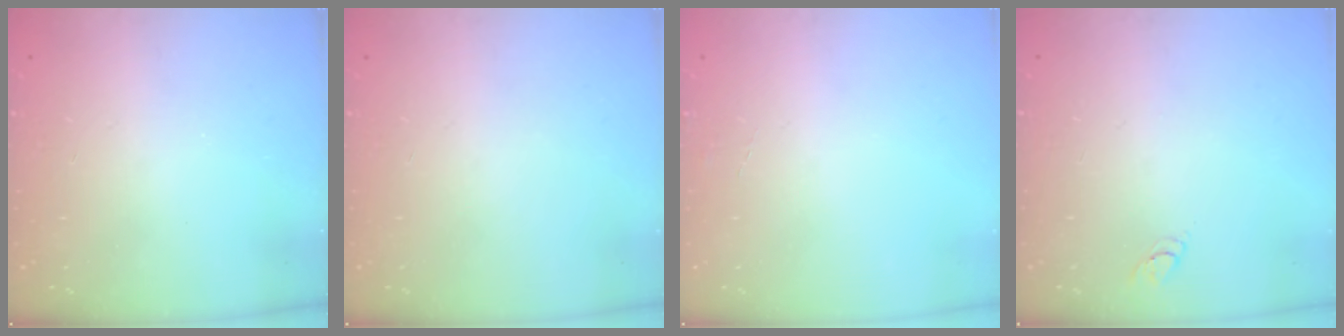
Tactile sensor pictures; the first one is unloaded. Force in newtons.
{"total": 0.0}
{"total": 3.1, "press": 3.1, "slide": 0.2}
{"total": 3.0, "press": 3.0, "slide": 0.3}